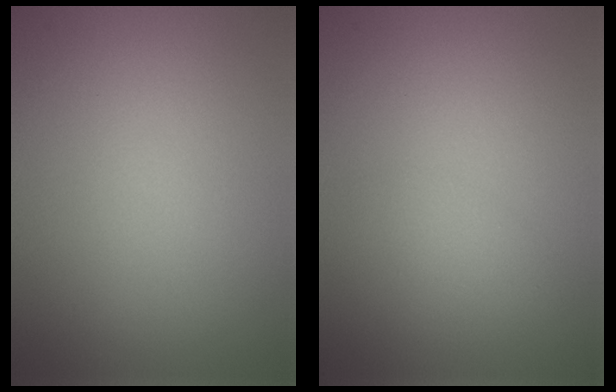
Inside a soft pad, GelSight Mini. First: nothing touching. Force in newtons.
{"total": 1.0, "press": 1.0, "slide": 0.1}